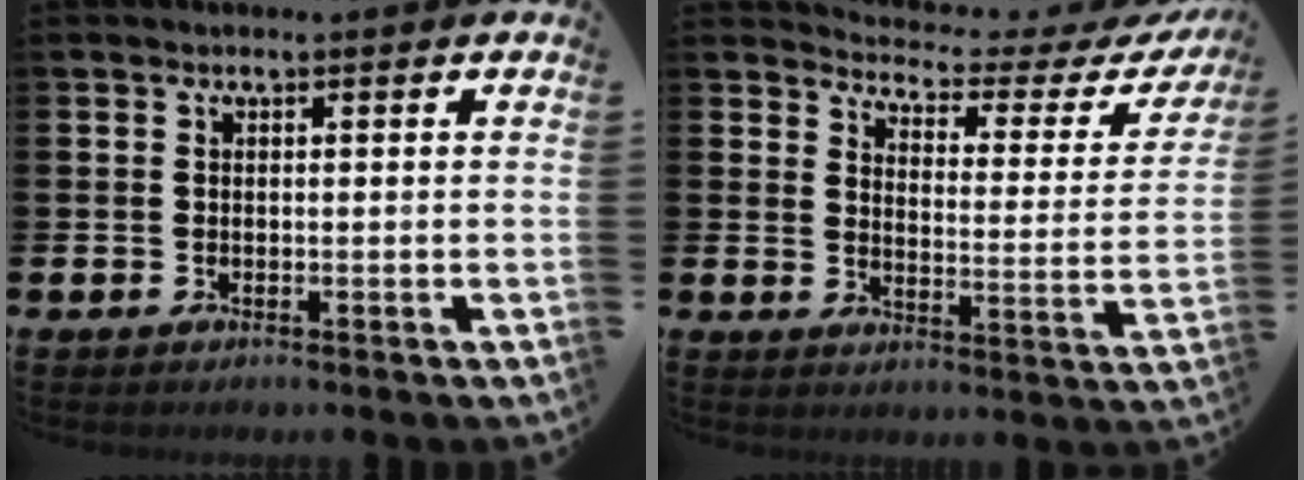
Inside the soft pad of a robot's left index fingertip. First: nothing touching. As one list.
[{"total": 3.2, "force": [2.9, 0.8, 1.0], "torque": [-0.045, -0.030, 0.040]}]